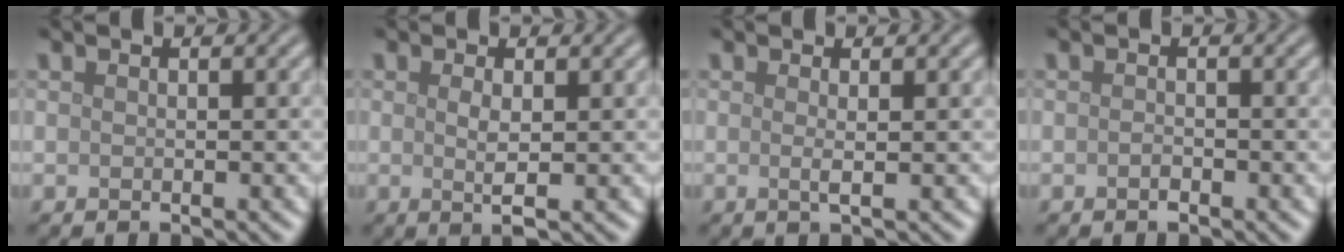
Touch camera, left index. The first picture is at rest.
{"total": 1.8, "force": [0.1, 0.3, 1.8], "torque": [-0.034, -0.003, 0.002]}
{"total": 1.4, "force": [0.1, 0.3, 1.3], "torque": [-0.021, -0.001, -0.004]}
{"total": 0.6, "force": [-0.4, 0.3, 0.4], "torque": [-0.010, 0.000, -0.007]}